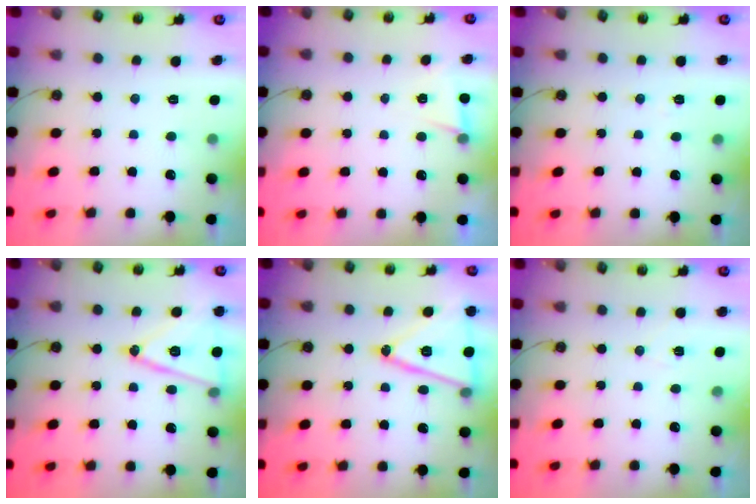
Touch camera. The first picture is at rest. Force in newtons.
{"total": 3.6, "press": 1.9, "slide": 3.1}
{"total": 4.7, "press": 4.6, "slide": 1.2}
{"total": 15.6, "press": 15.2, "slide": 3.4}
{"total": 18.0, "press": 17.7, "slide": 3.2}
{"total": 6.9, "press": 5.7, "slide": 3.8}